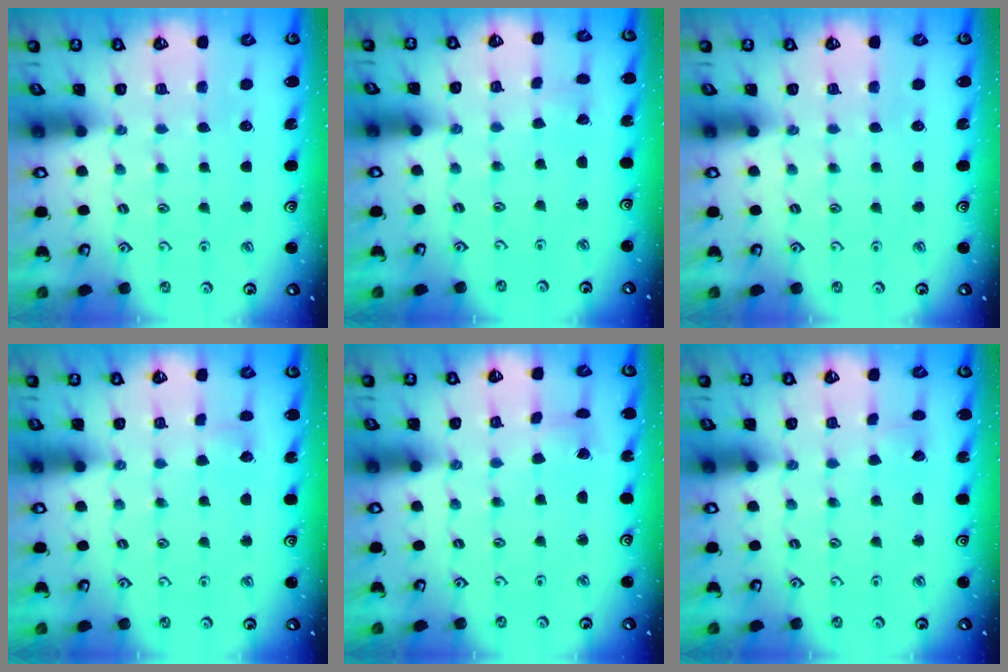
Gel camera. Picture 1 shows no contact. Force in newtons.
{"total": 1.6, "press": 1.6, "slide": 0.0}
{"total": 0.0}
{"total": 2.8, "press": 2.8, "slide": 0.2}
{"total": 2.6, "press": 2.6, "slide": 0.1}
{"total": 2.1, "press": 2.1, "slide": 0.2}